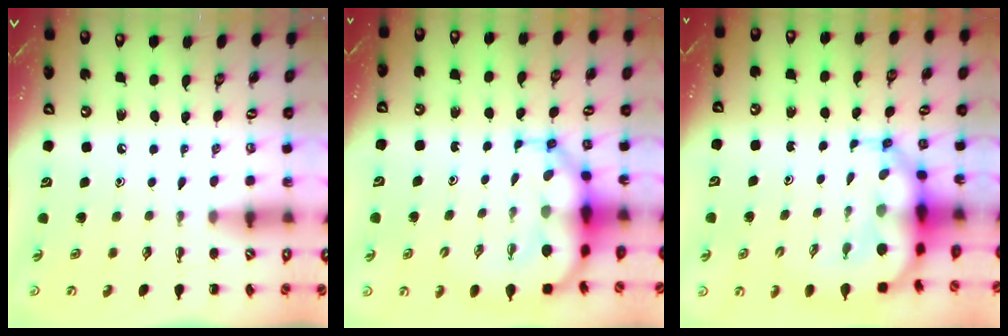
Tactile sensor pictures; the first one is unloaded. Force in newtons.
{"total": 8.6, "press": 8.3, "slide": 2.4}
{"total": 9.4, "press": 9.0, "slide": 2.6}